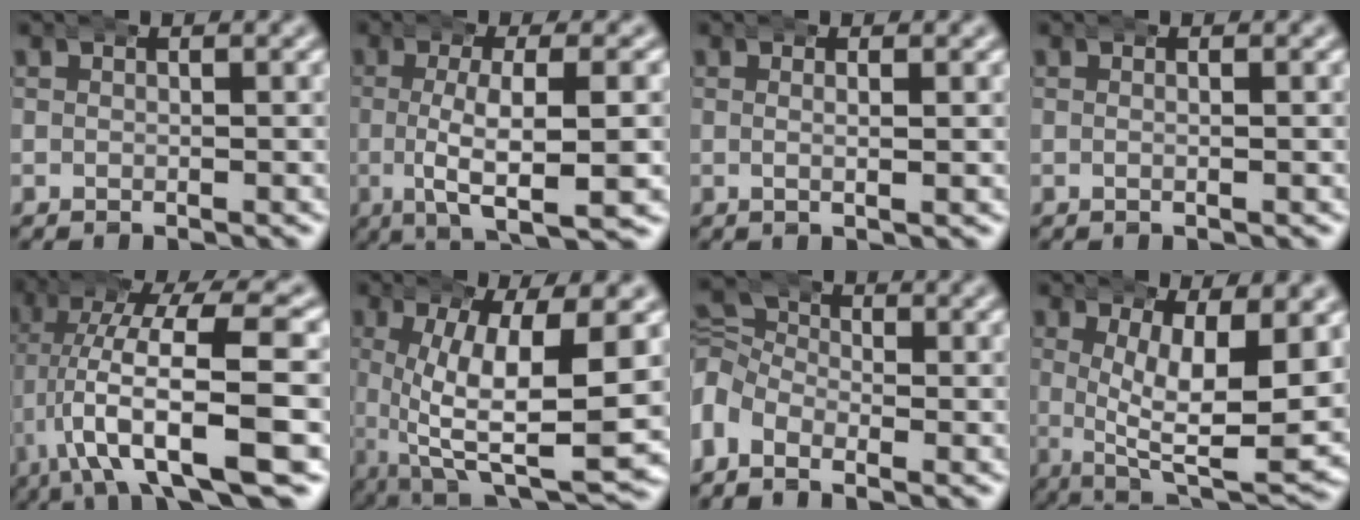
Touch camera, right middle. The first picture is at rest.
{"total": 7.1, "force": [-1.9, 1.7, 6.6], "torque": [-0.111, -0.017, -0.020]}
{"total": 1.5, "force": [0.1, 0.2, 1.5], "torque": [-0.028, 0.002, -0.001]}
{"total": 0.7, "force": [-0.1, 0.2, 0.7], "torque": [-0.011, 0.003, -0.004]}
{"total": 11.5, "force": [-3.2, 4.3, 10.2], "torque": [-0.184, -0.019, -0.041]}
{"total": 12.6, "force": [-0.1, 5.1, 11.5], "torque": [-0.175, -0.012, 0.017]}
{"total": 5.7, "force": [-1.2, 5.2, 1.9], "torque": [-0.056, -0.021, -0.027]}
{"total": 10.9, "force": [-0.1, 4.4, 10.0], "torque": [-0.157, -0.030, 0.019]}